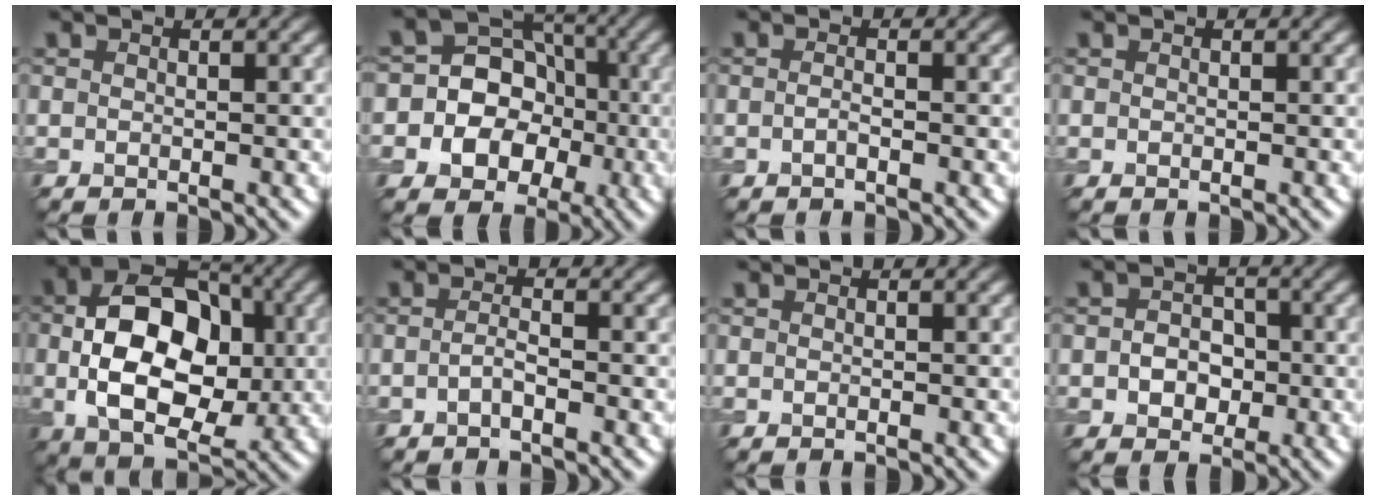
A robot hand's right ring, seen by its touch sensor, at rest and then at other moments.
{"total": 10.7, "force": [-1.7, 9.8, 4.0], "torque": [-0.063, 0.027, -0.055]}
{"total": 0.7, "force": [-0.4, 0.2, 0.6], "torque": [-0.014, -0.001, -0.008]}
{"total": 0.0}
{"total": 12.0, "force": [0.3, 7.8, 9.1], "torque": [-0.148, -0.001, 0.003]}
{"total": 1.2, "force": [-0.6, 0.2, 1.0], "torque": [-0.021, 0.001, -0.013]}
{"total": 0.0}
{"total": 2.9, "force": [-0.5, 2.3, 1.7], "torque": [-0.020, -0.001, -0.018]}